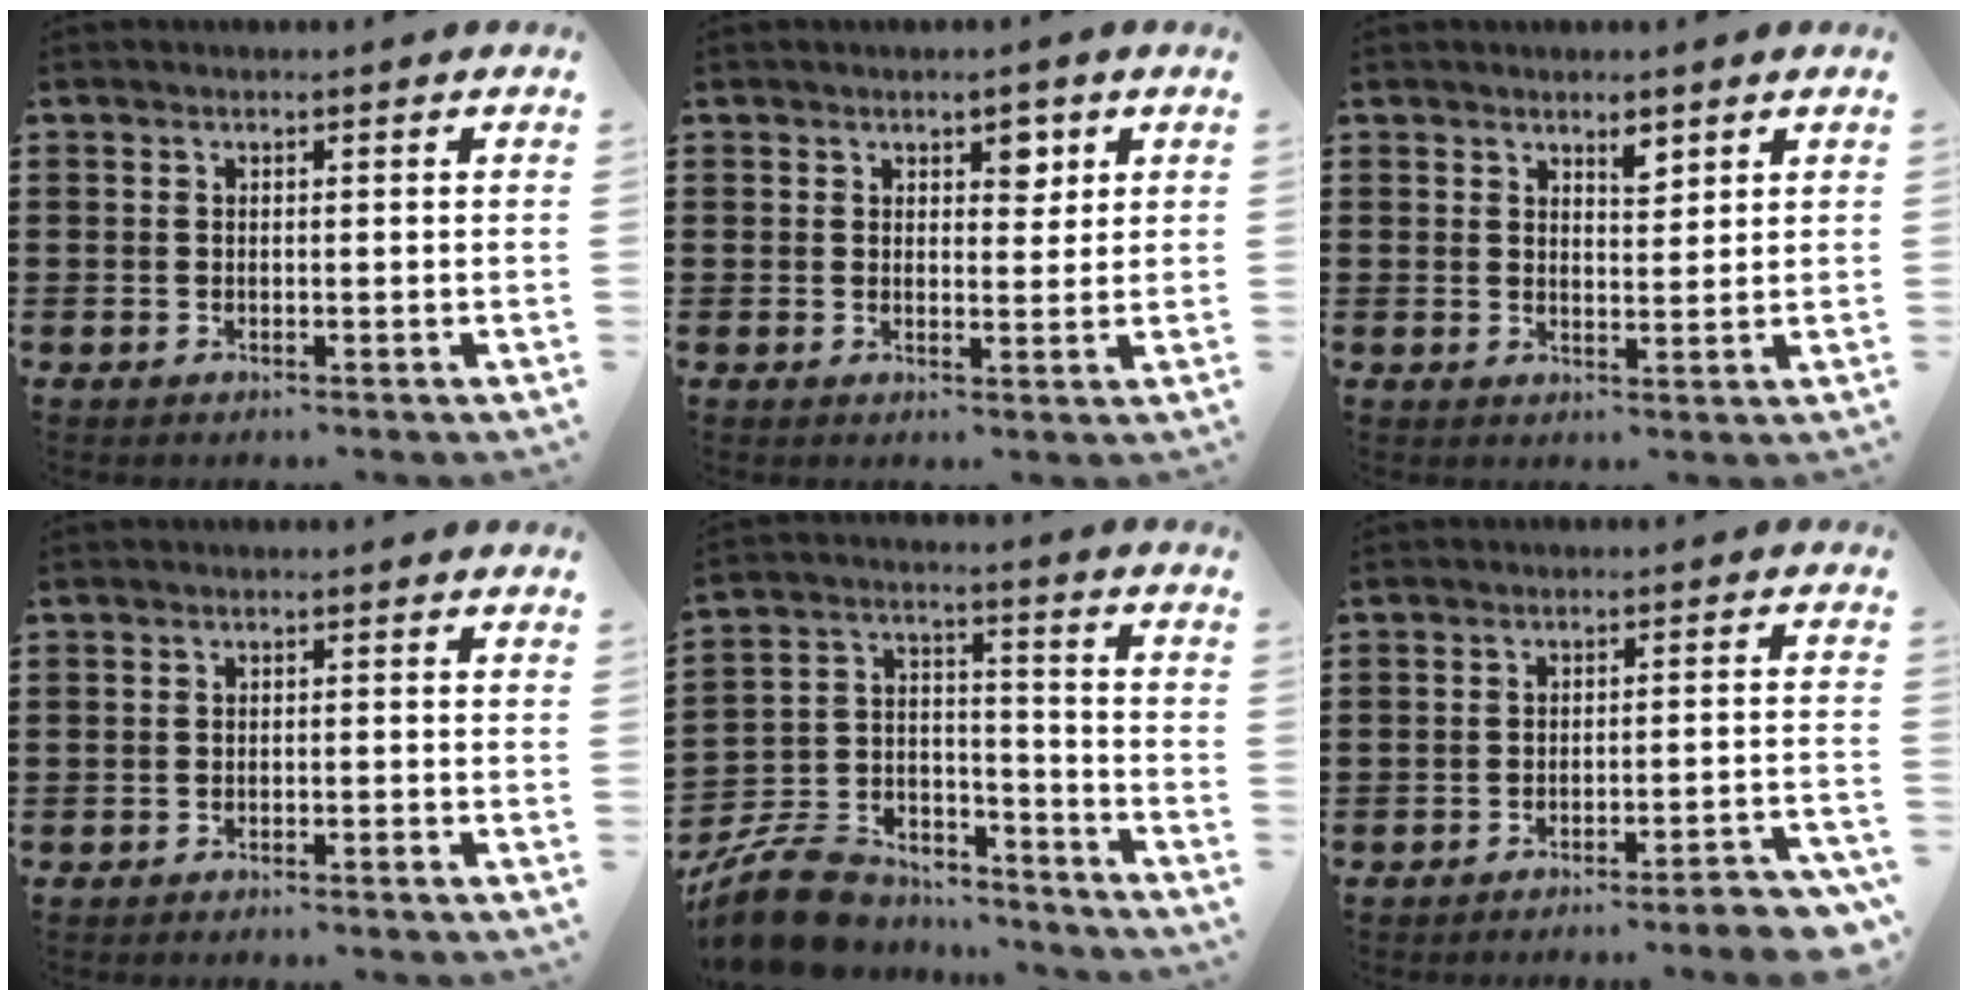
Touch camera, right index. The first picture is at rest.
{"total": 2.9, "force": [2.0, 1.5, 1.4], "torque": [-0.017, -0.001, 0.033]}
{"total": 2.8, "force": [2.3, 1.0, 1.3], "torque": [-0.013, -0.004, 0.039]}
{"total": 1.1, "force": [-1.1, 0.0, 0.0], "torque": [-0.004, 0.004, -0.023]}
{"total": 9.1, "force": [-7.8, 4.1, 2.2], "torque": [-0.067, 0.020, -0.153]}
{"total": 3.8, "force": [-3.6, -0.4, 1.4], "torque": [-0.025, -0.011, -0.072]}